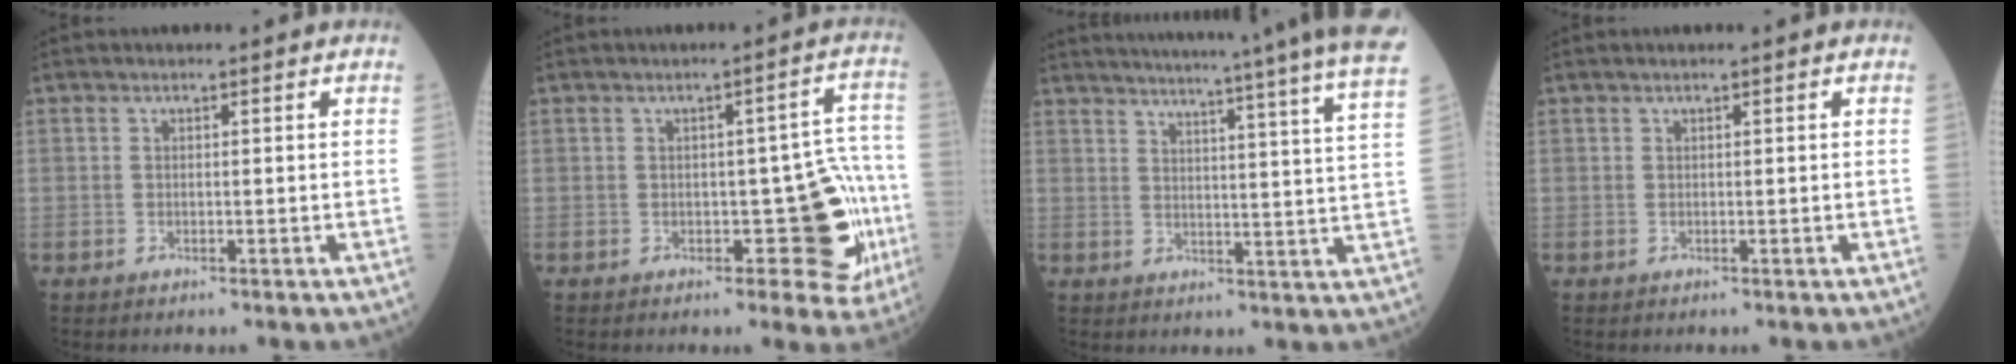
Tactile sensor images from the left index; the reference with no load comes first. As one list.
[{"total": 8.9, "force": [-2.1, 3.9, 7.7], "torque": [-0.073, 0.025, -0.013]}, {"total": 25.7, "force": [23.2, -3.1, 10.6], "torque": [-0.168, -0.084, 0.288]}, {"total": 0.6, "force": [0.6, 0.1, 0.2], "torque": [-0.008, 0.013, 0.015]}]